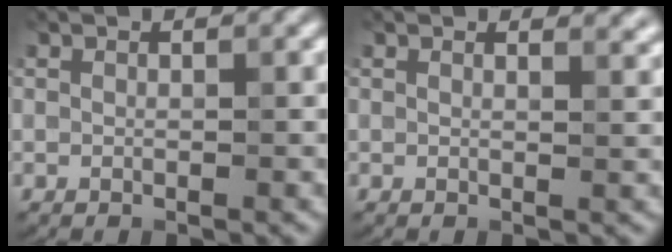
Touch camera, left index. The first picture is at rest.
{"total": 1.6, "force": [1.4, 0.5, 0.7], "torque": [-0.002, 0.000, 0.015]}